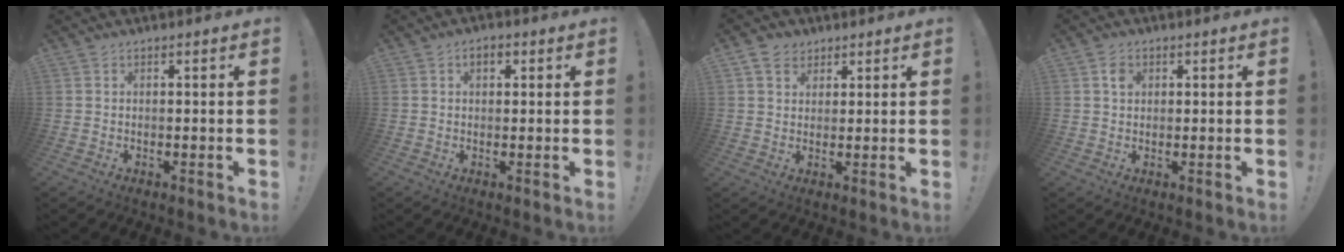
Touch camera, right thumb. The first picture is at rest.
{"total": 2.7, "force": [0.8, 1.7, 2.0], "torque": [-0.031, 0.004, 0.012]}
{"total": 5.5, "force": [2.9, 4.2, 2.1], "torque": [-0.036, -0.007, 0.056]}
{"total": 2.8, "force": [0.9, 2.2, 1.5], "torque": [-0.016, -0.001, 0.012]}